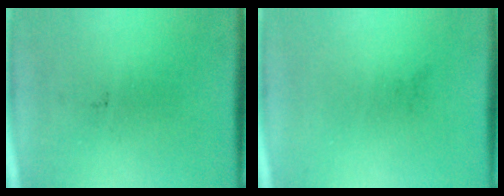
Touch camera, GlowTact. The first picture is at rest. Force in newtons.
{"total": 0.0}